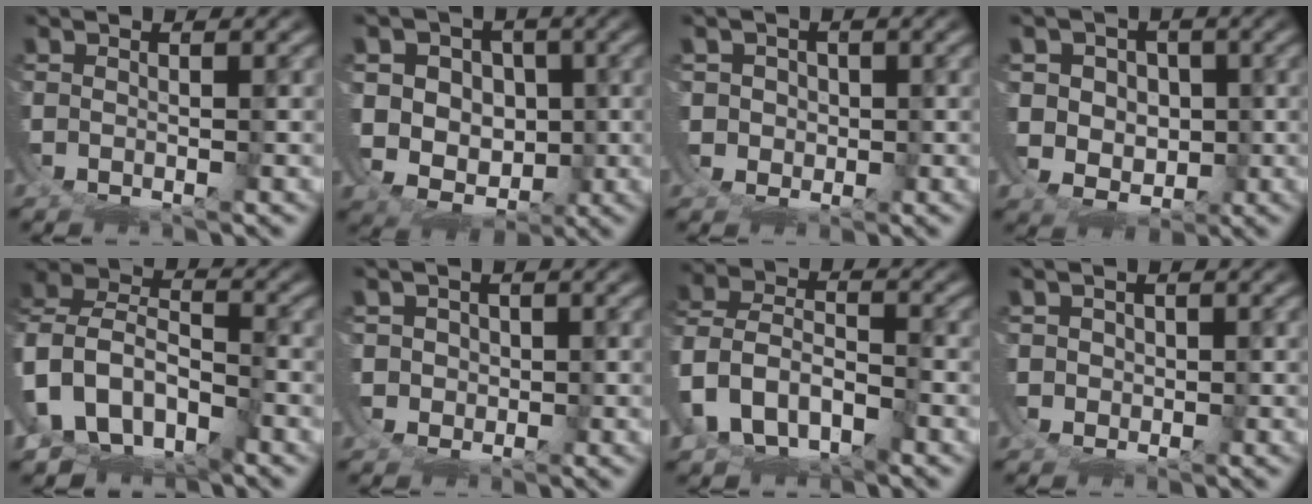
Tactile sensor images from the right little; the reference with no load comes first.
{"total": 6.6, "force": [-0.2, 6.1, 2.6], "torque": [-0.060, -0.036, 0.010]}
{"total": 1.8, "force": [1.1, 1.3, -0.4], "torque": [-0.003, -0.023, 0.032]}
{"total": 3.7, "force": [0.9, 3.4, 1.0], "torque": [-0.023, -0.023, 0.029]}
{"total": 15.5, "force": [-3.6, 14.1, 5.5], "torque": [-0.181, -0.072, -0.061]}
{"total": 1.5, "force": [1.0, 1.0, -0.6], "torque": [0.000, -0.021, 0.030]}
{"total": 8.5, "force": [-2.6, 7.7, 2.3], "torque": [-0.096, -0.042, -0.041]}
{"total": 1.3, "force": [0.9, 0.6, -0.8], "torque": [0.003, -0.019, 0.025]}